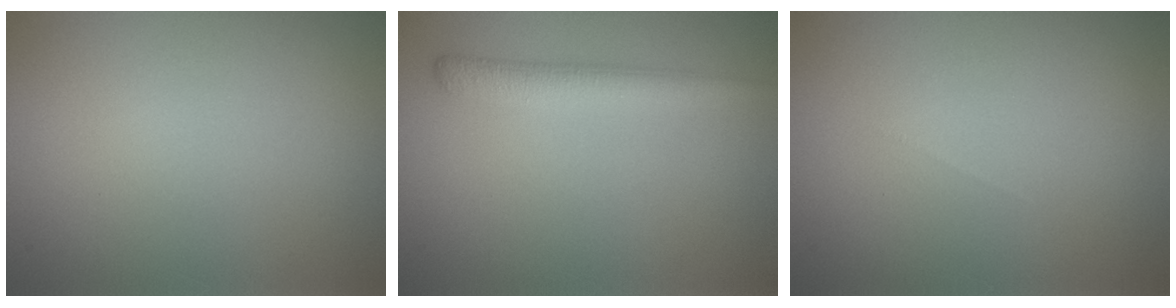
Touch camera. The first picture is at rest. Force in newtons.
{"total": 2.8, "press": 2.8, "slide": 0.1}
{"total": 0.0}